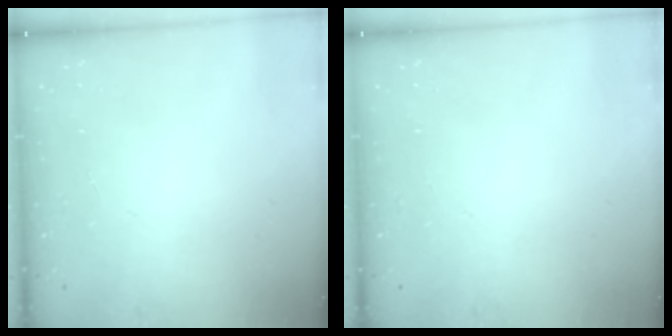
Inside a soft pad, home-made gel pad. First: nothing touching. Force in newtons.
{"total": 0.0}